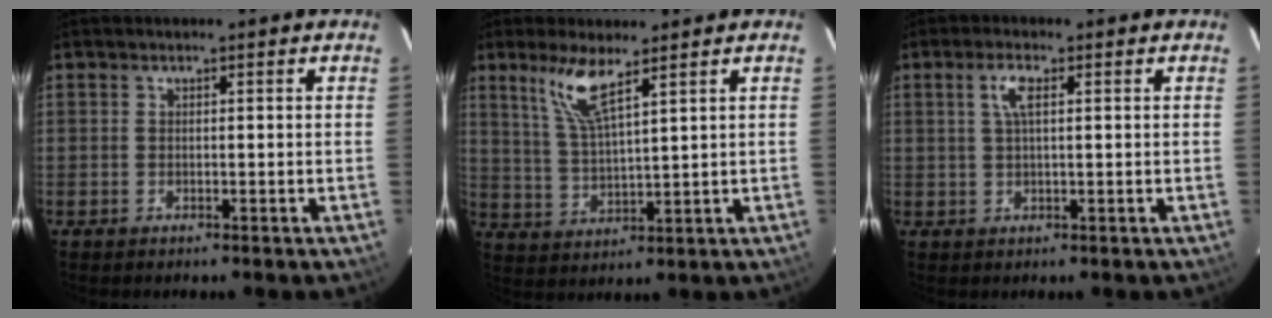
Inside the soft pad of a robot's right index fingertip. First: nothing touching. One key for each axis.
{"total": 7.6, "fx": 4.9, "fy": 1.2, "fz": 5.6, "tx": -0.119, "ty": -0.004, "tz": 0.106}
{"total": 3.2, "fx": 1.0, "fy": 0.9, "fz": 2.9, "tx": -0.060, "ty": 0.006, "tz": 0.020}